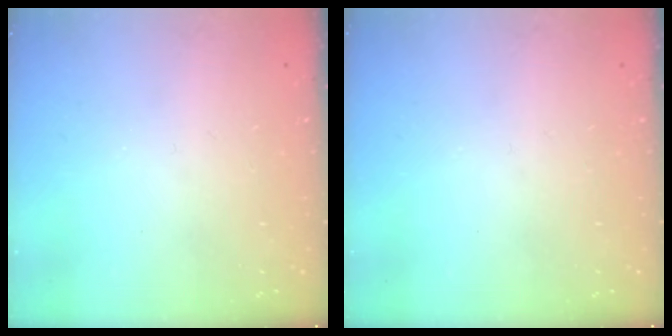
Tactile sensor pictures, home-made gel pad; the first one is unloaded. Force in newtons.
{"total": 0.0}